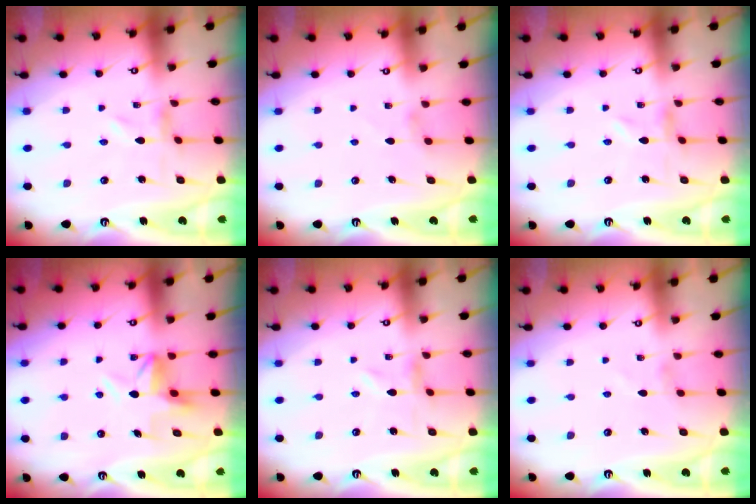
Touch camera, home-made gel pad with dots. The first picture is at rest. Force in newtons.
{"total": 3.1, "press": 3.1, "slide": 0.4}
{"total": 0.0}
{"total": 5.2, "press": 5.2, "slide": 0.2}
{"total": 0.0}
{"total": 0.6, "press": 0.6, "slide": 0.2}